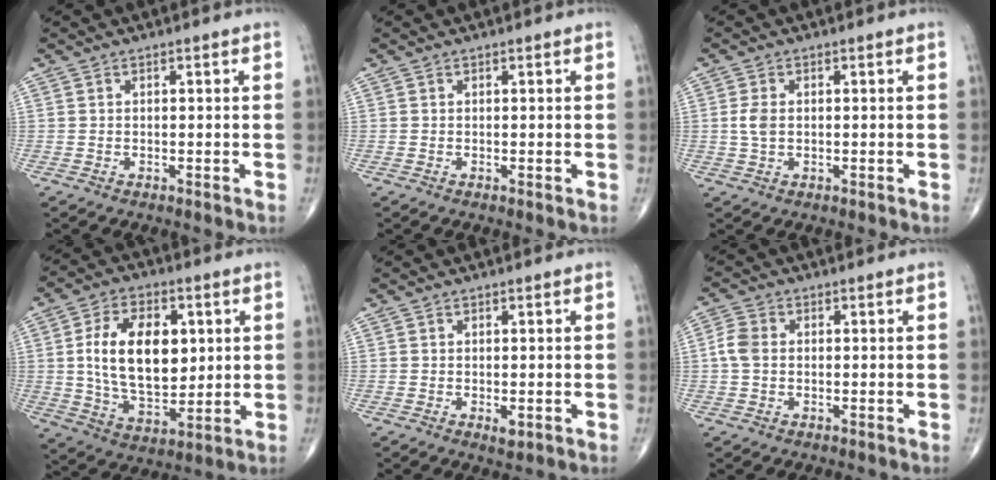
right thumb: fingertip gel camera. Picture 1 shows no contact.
{"total": 0.0}
{"total": 2.8, "force": [0.1, 1.7, 2.2], "torque": [-0.050, 0.002, 0.001]}
{"total": 16.8, "force": [2.7, 9.8, 13.3], "torque": [-0.202, -0.013, 0.052]}
{"total": 1.4, "force": [-0.2, 0.7, 1.2], "torque": [-0.017, -0.004, -0.002]}
{"total": 3.7, "force": [0.0, 2.7, 2.5], "torque": [-0.057, 0.010, -0.007]}